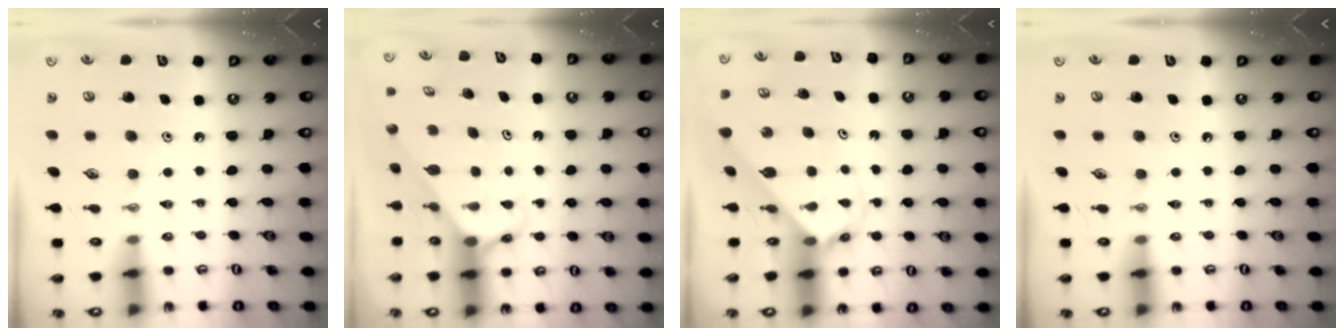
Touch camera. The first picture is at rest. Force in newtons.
{"total": 2.7, "press": 2.7, "slide": 0.2}
{"total": 2.7, "press": 2.7, "slide": 0.2}
{"total": 0.0}